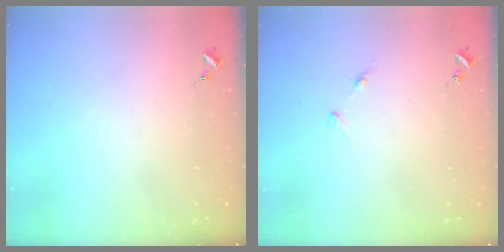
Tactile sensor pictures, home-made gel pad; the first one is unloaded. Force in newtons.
{"total": 5.1, "press": 5.1, "slide": 0.6}